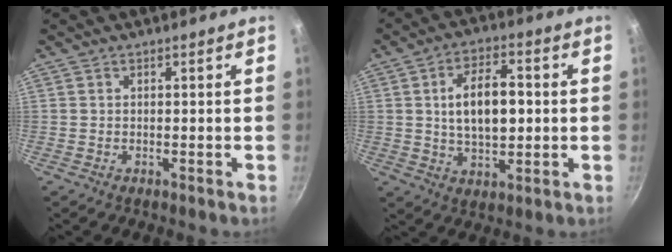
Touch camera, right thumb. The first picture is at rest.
{"total": 11.2, "force": [1.0, 6.0, 9.4], "torque": [-0.140, 0.005, 0.019]}